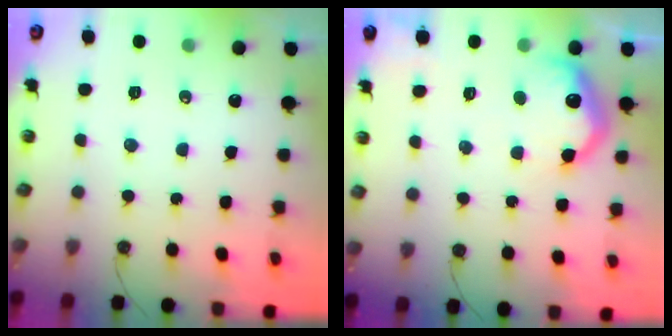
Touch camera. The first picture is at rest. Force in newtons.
{"total": 13.1, "press": 13.0, "slide": 0.9}